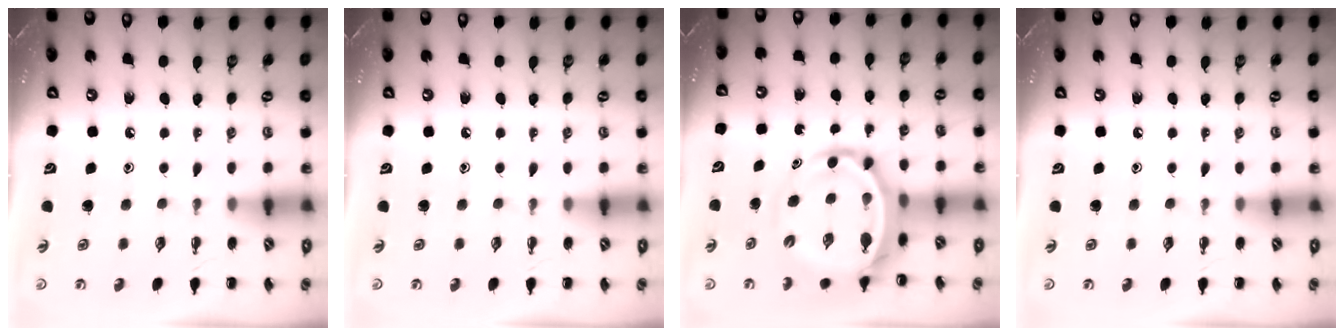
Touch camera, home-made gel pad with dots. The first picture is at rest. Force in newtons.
{"total": 0.0}
{"total": 8.4, "press": 8.1, "slide": 2.4}
{"total": 0.0}